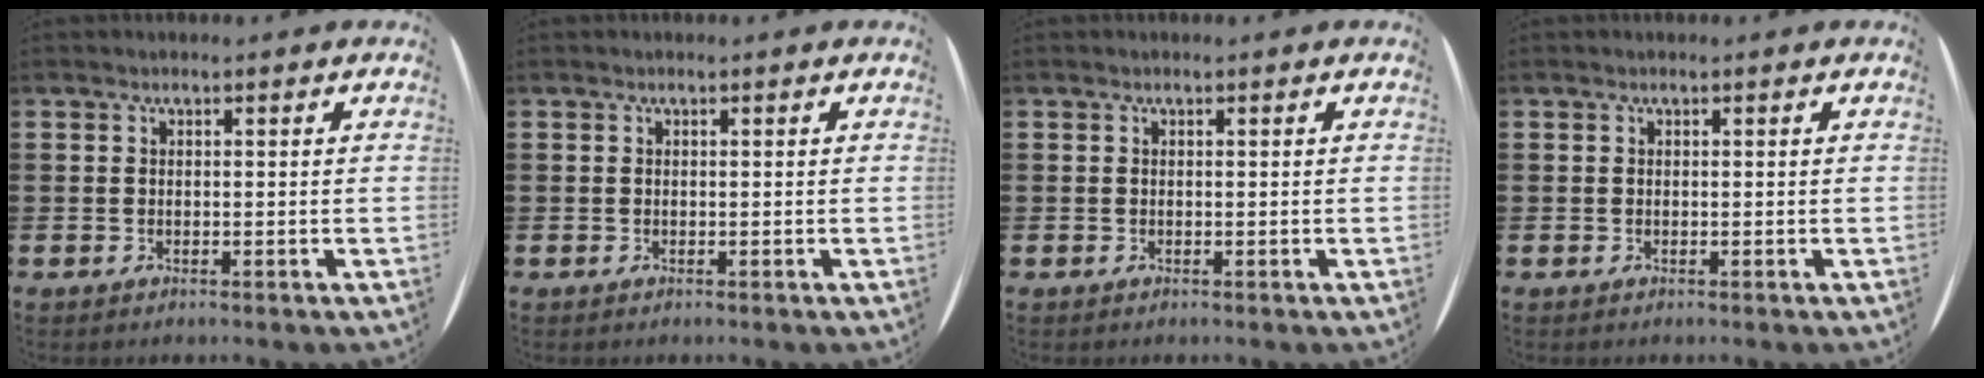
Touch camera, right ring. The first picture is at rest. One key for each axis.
{"total": 0.0}
{"total": 0.0}
{"total": 0.0}